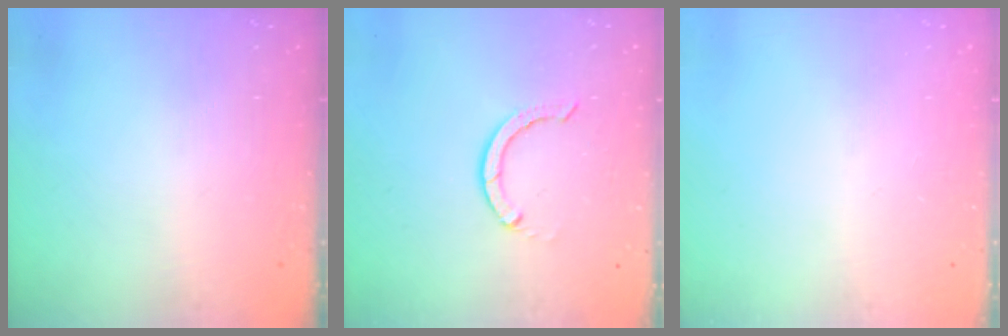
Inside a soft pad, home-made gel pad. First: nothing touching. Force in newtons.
{"total": 3.4, "press": 3.4, "slide": 0.3}
{"total": 0.0}